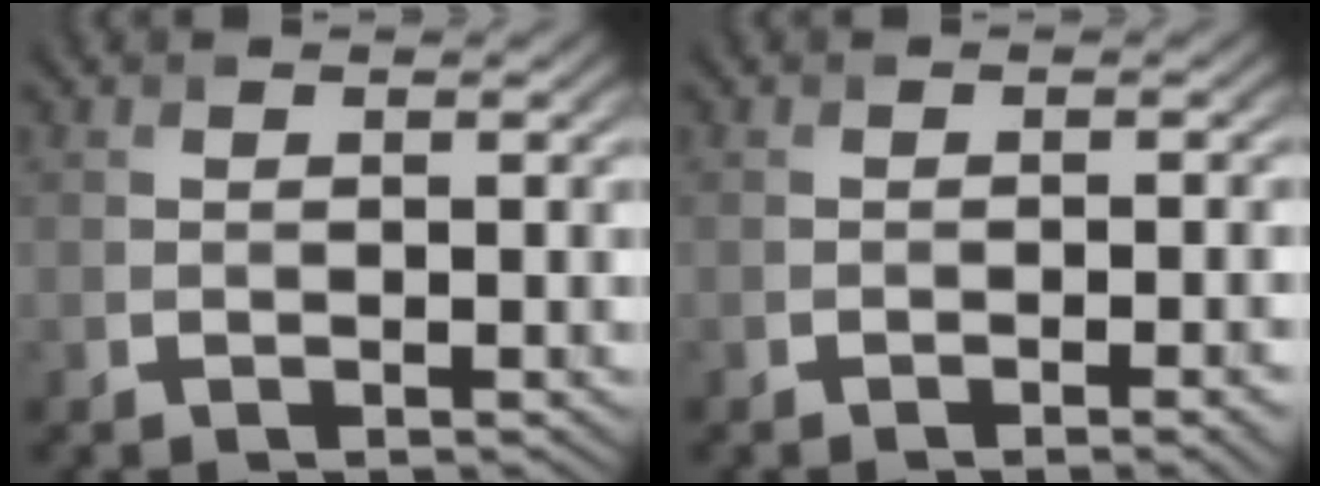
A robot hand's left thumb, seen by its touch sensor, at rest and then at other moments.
{"total": 2.7, "force": [-1.3, 0.7, 2.2], "torque": [-0.027, 0.005, -0.020]}